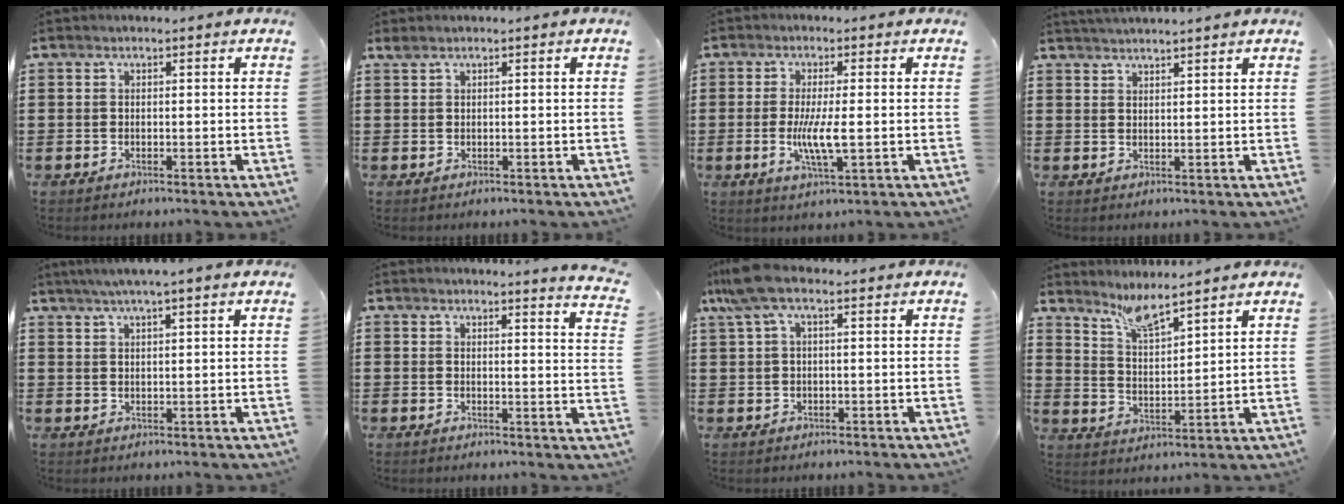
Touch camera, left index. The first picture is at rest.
{"total": 0.6, "force": [0.4, 0.0, 0.4], "torque": [-0.009, 0.000, 0.009]}
{"total": 5.9, "force": [-0.6, 1.0, 5.7], "torque": [-0.112, -0.006, -0.016]}
{"total": 2.2, "force": [2.1, -0.4, 0.2], "torque": [-0.009, -0.001, 0.041]}
{"total": 2.7, "force": [2.1, -0.1, 1.7], "torque": [-0.037, 0.002, 0.038]}
{"total": 2.9, "force": [2.7, -0.7, 0.7], "torque": [-0.015, -0.018, 0.047]}
{"total": 5.6, "force": [2.1, 1.4, 5.1], "torque": [-0.128, -0.002, 0.031]}
{"total": 5.6, "force": [5.0, 0.2, 2.5], "torque": [-0.068, -0.017, 0.088]}